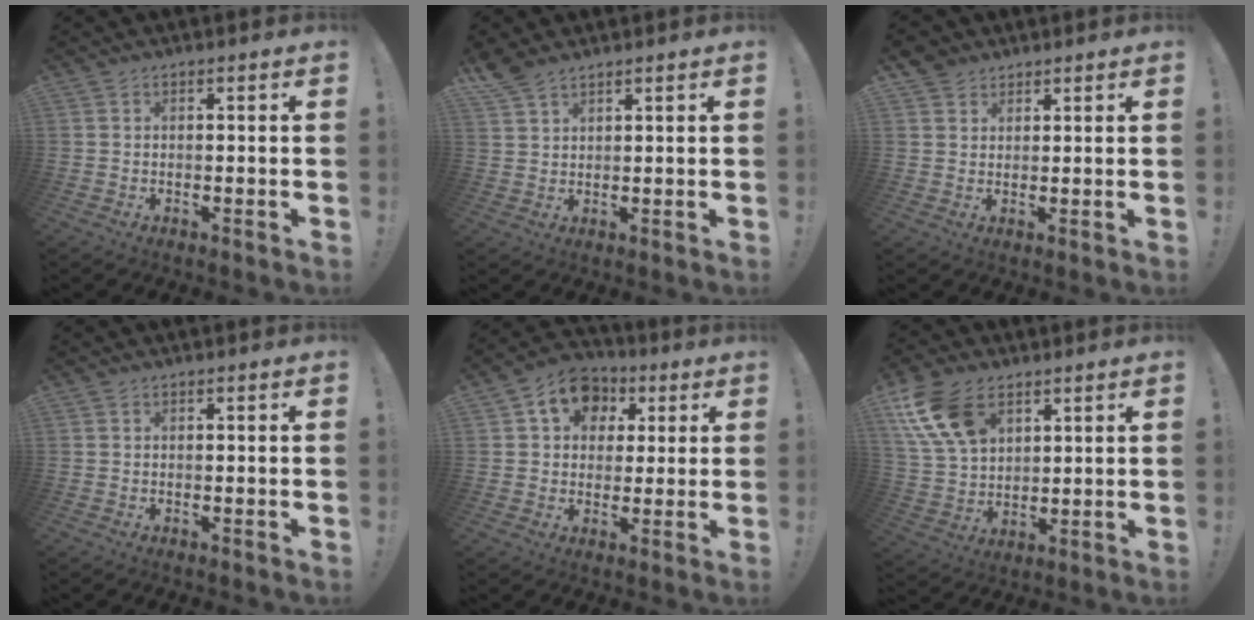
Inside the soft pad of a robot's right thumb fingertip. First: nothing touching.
{"total": 4.6, "force": [3.9, 1.5, 2.1], "torque": [-0.042, -0.021, 0.075]}
{"total": 3.5, "force": [2.5, 2.4, 0.4], "torque": [-0.004, -0.014, 0.048]}
{"total": 0.0}
{"total": 11.4, "force": [3.8, 9.2, 5.5], "torque": [-0.082, -0.004, 0.076]}
{"total": 15.9, "force": [8.0, 10.2, 9.2], "torque": [-0.185, -0.032, 0.154]}